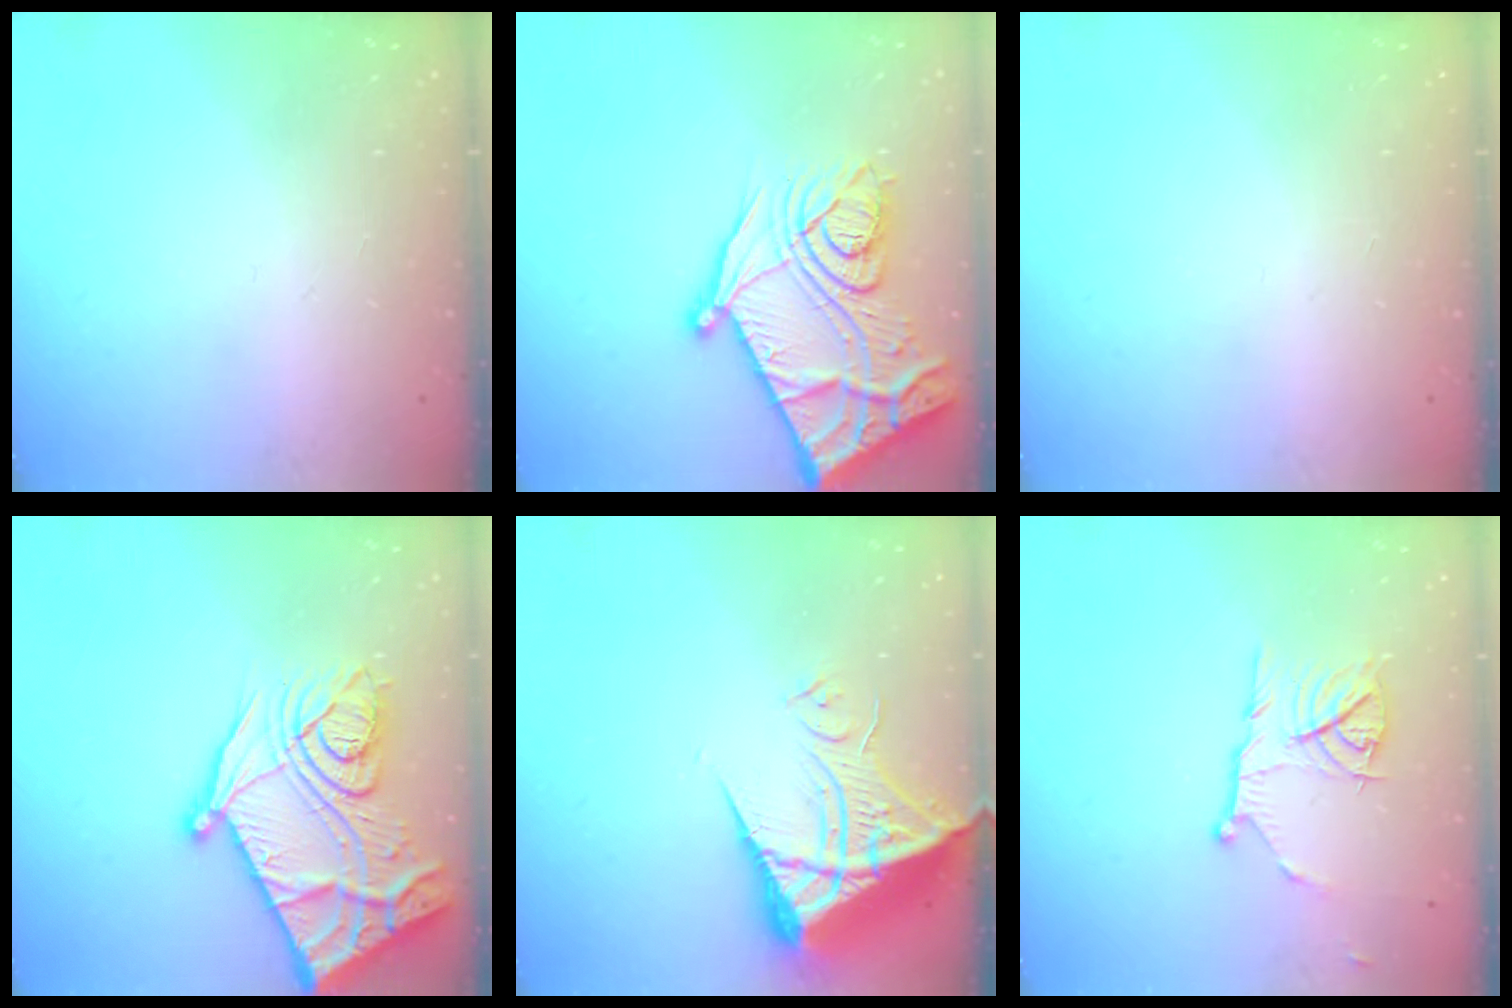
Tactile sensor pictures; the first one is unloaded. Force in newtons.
{"total": 27.1, "press": 27.1, "slide": 0.8}
{"total": 0.0}
{"total": 27.1, "press": 27.1, "slide": 0.8}
{"total": 11.0, "press": 10.9, "slide": 1.2}
{"total": 10.3, "press": 10.3, "slide": 0.6}